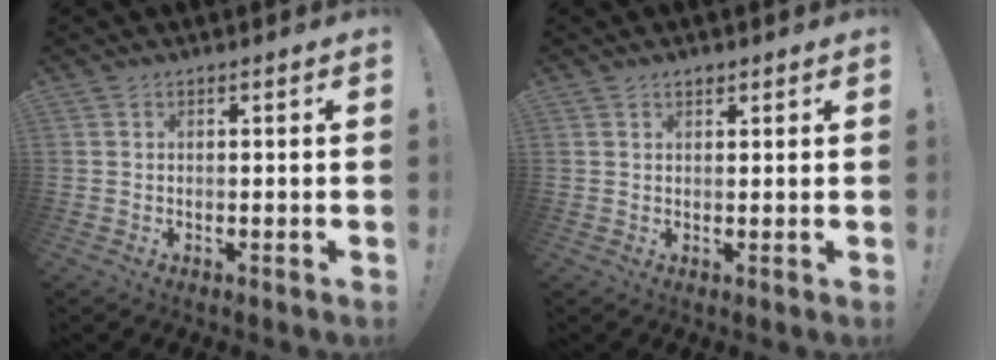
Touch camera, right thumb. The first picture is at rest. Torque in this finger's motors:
{"motor_torque": [0.06, 0.26, 0.46, -0.10, -0.07]}